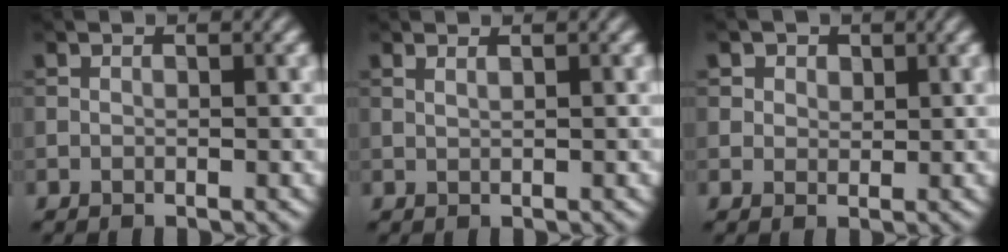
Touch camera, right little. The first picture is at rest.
{"total": 0.9, "force": [0.7, 0.3, 0.6], "torque": [-0.006, -0.002, 0.005]}
{"total": 2.6, "force": [1.4, 1.9, 1.0], "torque": [-0.024, -0.002, 0.020]}